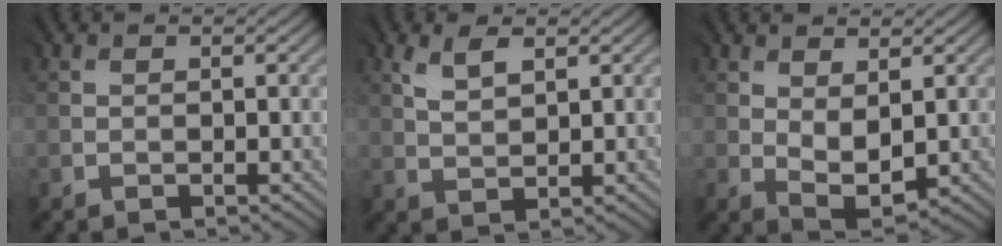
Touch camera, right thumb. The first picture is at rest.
{"total": 3.0, "force": [2.0, 1.4, 1.8], "torque": [-0.049, 0.001, 0.043]}
{"total": 4.3, "force": [0.7, 2.4, 3.5], "torque": [-0.077, -0.007, 0.021]}